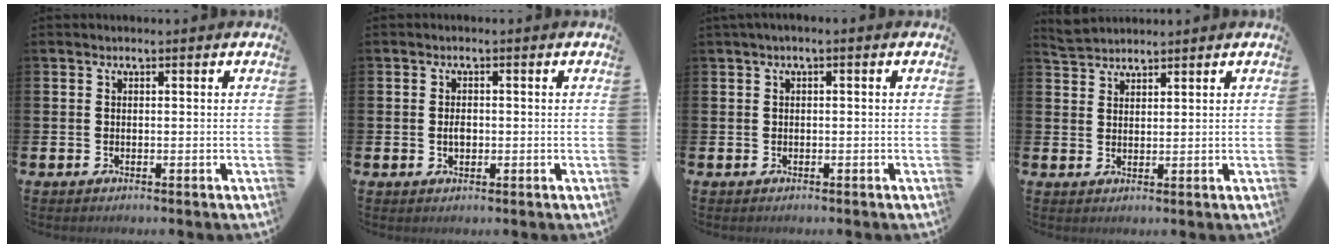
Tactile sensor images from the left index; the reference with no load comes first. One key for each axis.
{"total": 1.7, "fx": -0.1, "fy": 1.0, "fz": 1.3, "tx": -0.016, "ty": 0.002, "tz": -0.005}
{"total": 0.7, "fx": -0.2, "fy": 0.1, "fz": 0.7, "tx": -0.015, "ty": 0.003, "tz": -0.002}
{"total": 2.8, "fx": 2.8, "fy": 0.5, "fz": -0.2, "tx": 0.002, "ty": -0.010, "tz": 0.053}